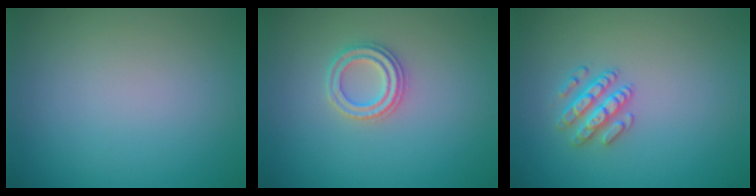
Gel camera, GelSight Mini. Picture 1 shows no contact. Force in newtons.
{"total": 2.3, "press": 2.3, "slide": 0.3}
{"total": 2.5, "press": 2.4, "slide": 0.5}